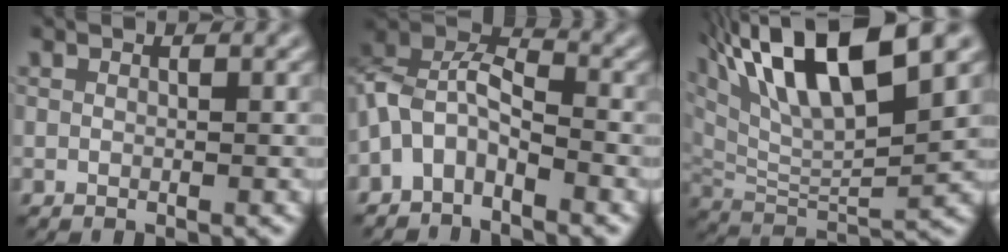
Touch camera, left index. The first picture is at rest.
{"total": 5.1, "force": [-2.8, 2.8, 3.2], "torque": [-0.061, 0.010, -0.064]}
{"total": 12.8, "force": [7.2, 3.6, 10.0], "torque": [-0.171, 0.016, 0.126]}